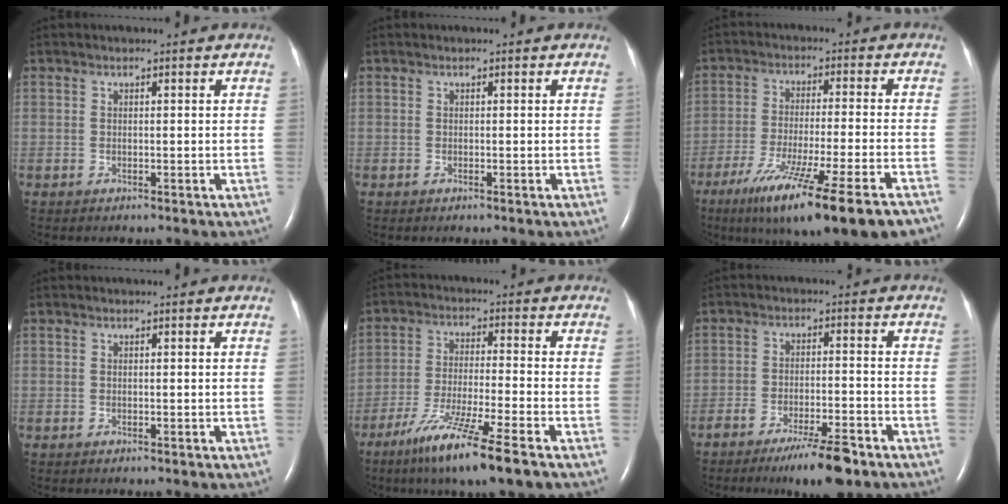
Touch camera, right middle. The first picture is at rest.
{"total": 0.0}
{"total": 19.3, "force": [-13.2, 0.5, 14.0], "torque": [-0.187, -0.054, -0.208]}
{"total": 0.0}
{"total": 11.8, "force": [-7.6, -0.5, 9.0], "torque": [-0.175, -0.041, -0.138]}
{"total": 7.9, "force": [-5.7, 1.2, 5.4], "torque": [-0.088, -0.011, -0.090]}